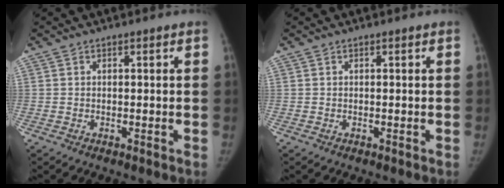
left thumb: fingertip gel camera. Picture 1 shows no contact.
{"total": 0.0}